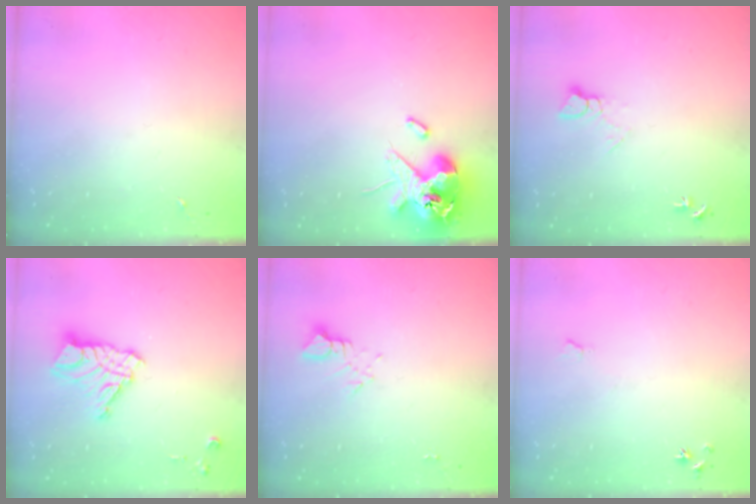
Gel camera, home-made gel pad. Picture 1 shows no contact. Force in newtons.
{"total": 13.4, "press": 13.2, "slide": 2.3}
{"total": 5.5, "press": 5.5, "slide": 0.5}
{"total": 11.6, "press": 11.6, "slide": 1.0}
{"total": 3.8, "press": 3.8, "slide": 0.4}
{"total": 4.7, "press": 4.7, "slide": 0.7}